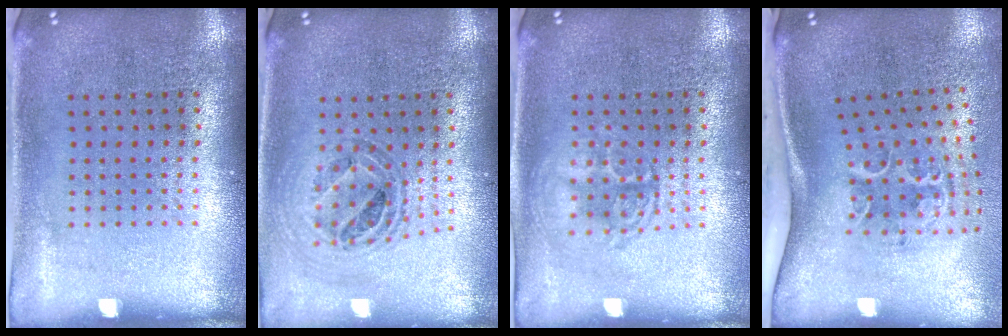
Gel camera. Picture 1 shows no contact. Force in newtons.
{"total": 0.9, "press": 0.9, "slide": 0.0}
{"total": 1.3, "press": 1.3, "slide": 0.2}
{"total": 2.2, "press": 1.4, "slide": 1.7}